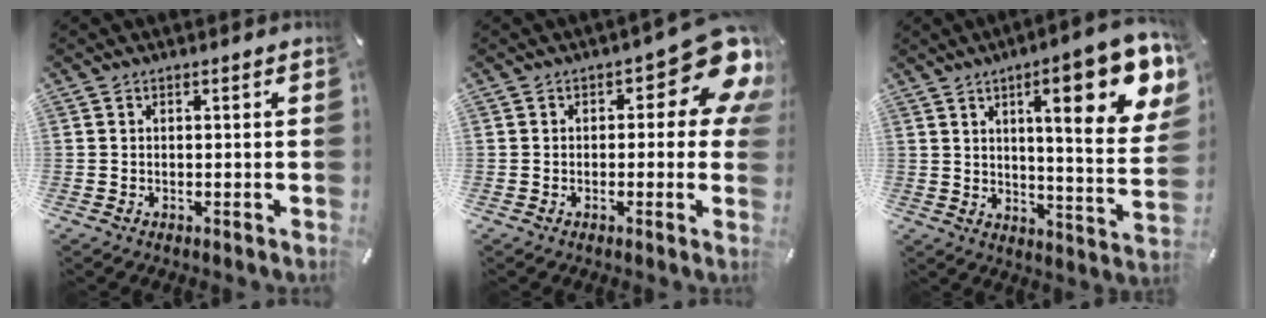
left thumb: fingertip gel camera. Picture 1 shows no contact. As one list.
[{"total": 12.8, "force": [5.3, 5.8, 10.1], "torque": [-0.112, -0.042, 0.090]}, {"total": 18.2, "force": [9.0, 4.3, 15.3], "torque": [-0.212, -0.049, 0.128]}]